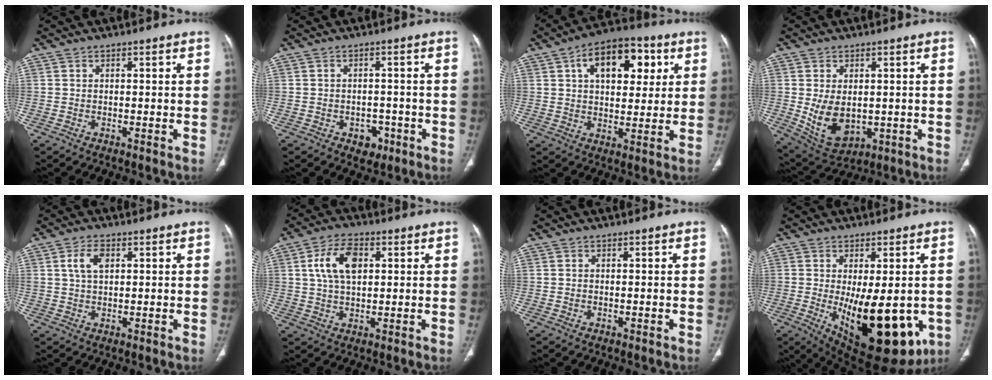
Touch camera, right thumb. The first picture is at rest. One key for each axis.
{"total": 3.8, "fx": -1.8, "fy": 2.8, "fz": 1.8, "tx": -0.004, "ty": 0.011, "tz": -0.017}
{"total": 15.0, "fx": 5.2, "fy": 8.7, "fz": 11.0, "tx": -0.125, "ty": 0.004, "tz": 0.079}
{"total": 9.4, "fx": -0.4, "fy": 6.1, "fz": 7.1, "tx": -0.112, "ty": -0.011, "tz": 0.018}
{"total": 4.6, "fx": 1.5, "fy": 2.6, "fz": 3.4, "tx": -0.066, "ty": 0.003, "tz": 0.031}
{"total": 8.9, "fx": 2.4, "fy": 5.1, "fz": 6.9, "tx": -0.123, "ty": 0.004, "tz": 0.044}
{"total": 0.0}
{"total": 19.8, "fx": -4.6, "fy": 8.5, "fz": 17.2, "tx": -0.212, "ty": -0.028, "tz": -0.036}